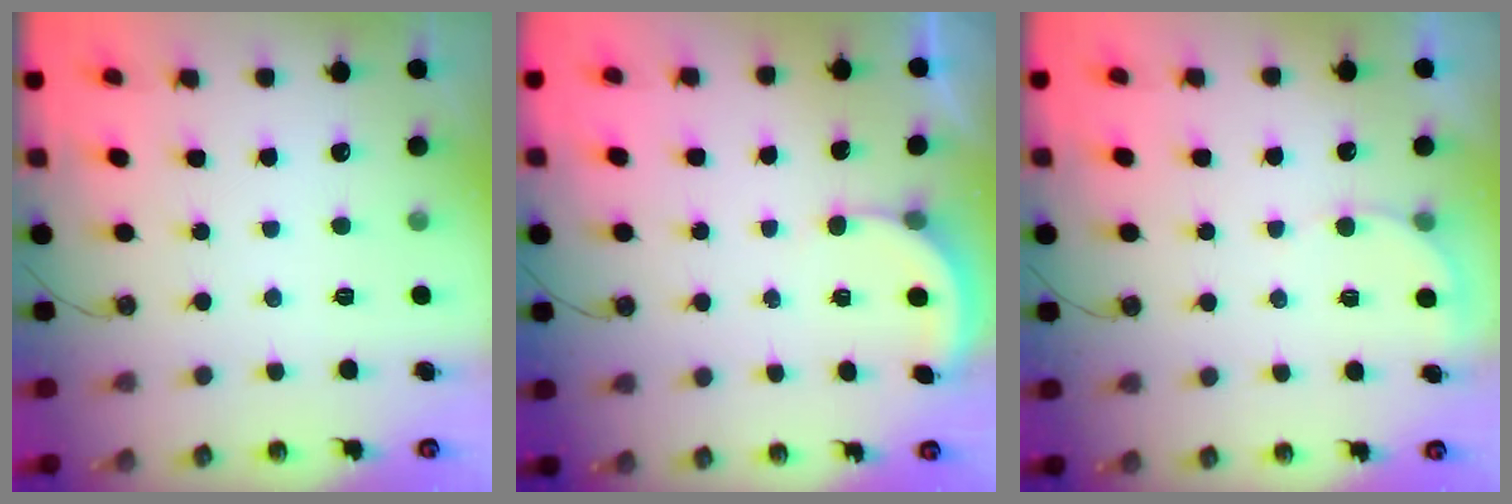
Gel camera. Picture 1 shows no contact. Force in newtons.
{"total": 1.6, "press": 1.6, "slide": 0.3}
{"total": 3.7, "press": 3.6, "slide": 0.2}